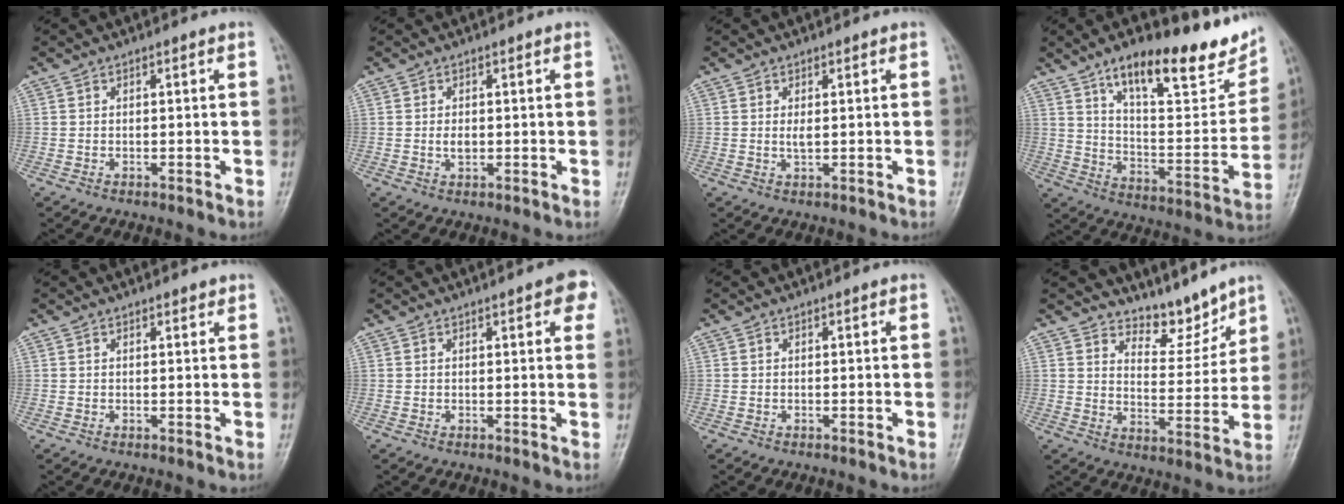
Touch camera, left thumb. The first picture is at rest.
{"total": 1.7, "force": [0.1, 1.1, 1.3], "torque": [-0.021, -0.002, 0.002]}
{"total": 1.5, "force": [0.5, 0.6, 1.3], "torque": [-0.023, -0.004, 0.010]}
{"total": 23.1, "force": [15.1, 7.8, 15.6], "torque": [-0.174, -0.059, 0.236]}
{"total": 1.0, "force": [0.9, 0.4, 0.4], "torque": [-0.002, -0.004, 0.008]}
{"total": 4.9, "force": [2.5, 1.6, 3.9], "torque": [-0.029, -0.002, 0.021]}
{"total": 0.0}
{"total": 7.4, "force": [6.9, 2.5, 1.3], "torque": [0.011, -0.064, 0.120]}